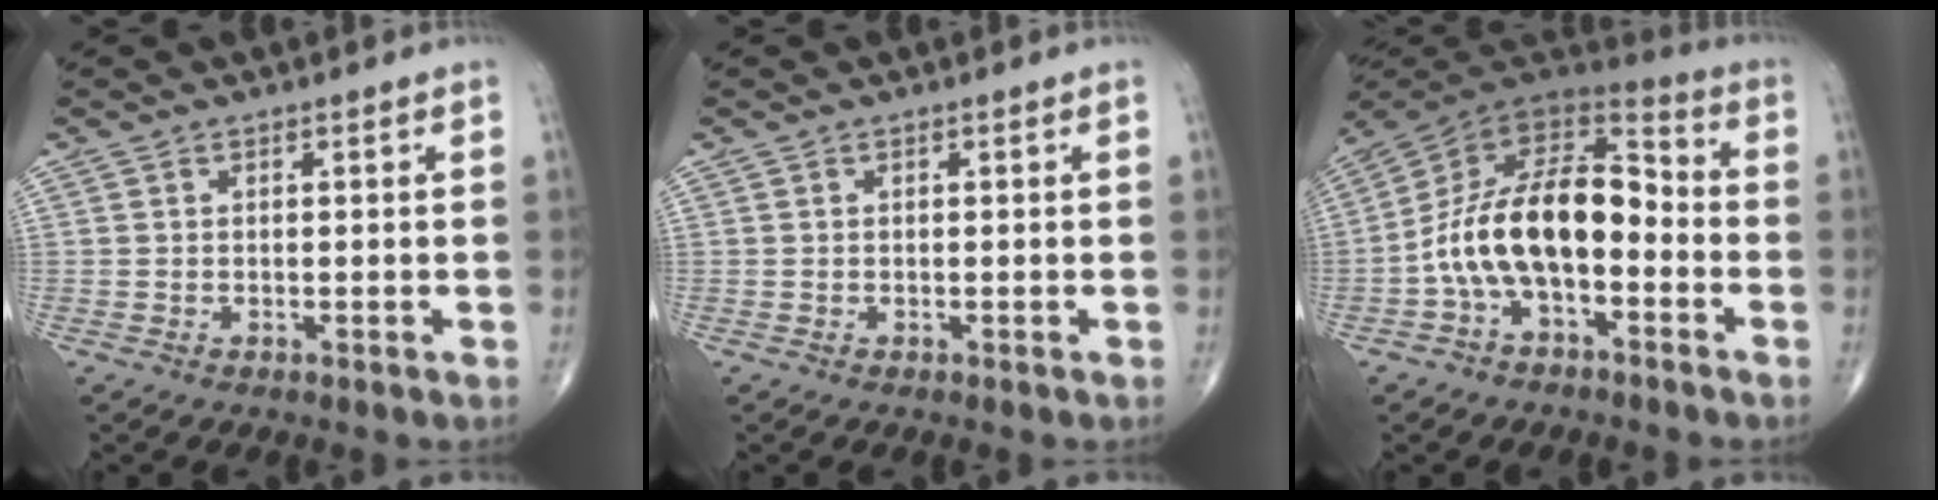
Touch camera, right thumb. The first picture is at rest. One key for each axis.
{"total": 0.0}
{"total": 17.6, "fx": -3.6, "fy": 9.5, "fz": 14.4, "tx": -0.237, "ty": 0.065, "tz": -0.073}